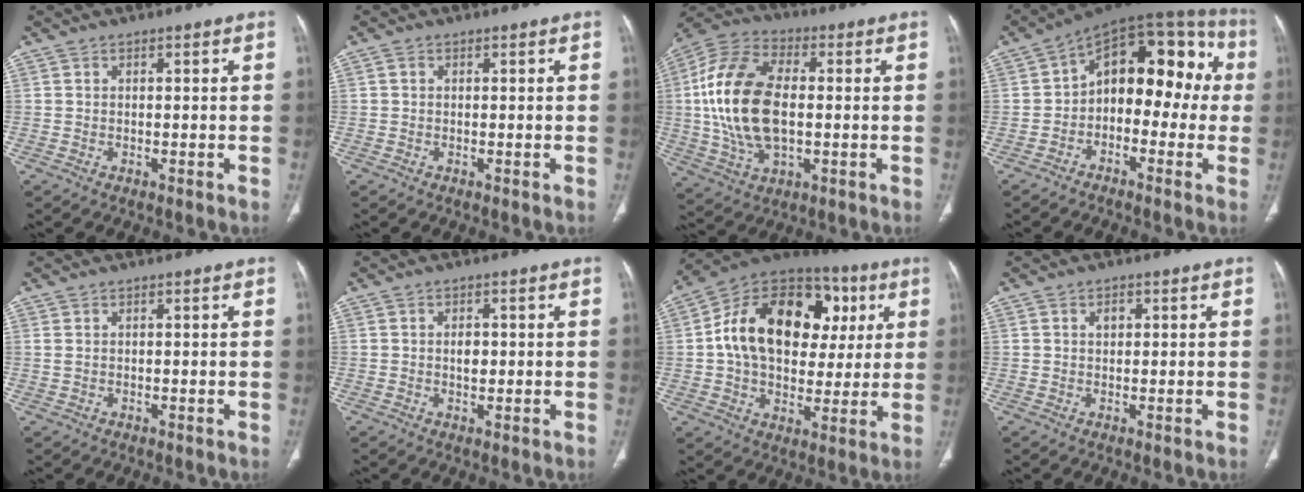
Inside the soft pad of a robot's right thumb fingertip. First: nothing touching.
{"total": 0.8, "force": [0.1, 0.7, 0.4], "torque": [-0.007, 0.003, 0.002]}
{"total": 20.1, "force": [0.3, 11.5, 16.5], "torque": [-0.338, 0.010, 0.008]}
{"total": 17.1, "force": [-0.1, 10.4, 13.6], "torque": [-0.131, 0.061, -0.019]}
{"total": 0.8, "force": [0.2, 0.5, 0.5], "torque": [-0.014, 0.008, 0.010]}
{"total": 2.3, "force": [0.1, 1.5, 1.7], "torque": [-0.021, 0.001, 0.002]}
{"total": 25.0, "force": [4.8, 17.0, 17.6], "torque": [-0.257, 0.025, 0.073]}
{"total": 1.7, "force": [0.5, 1.2, 1.0], "torque": [-0.012, 0.002, 0.007]}